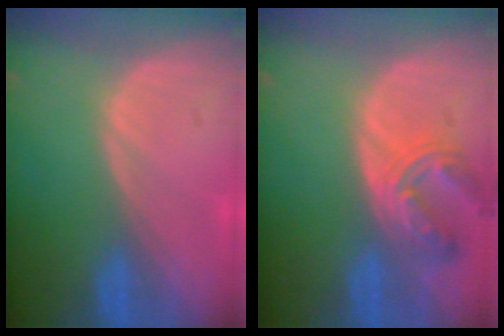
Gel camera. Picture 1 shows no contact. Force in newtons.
{"total": 6.8, "press": 6.3, "slide": 2.5}